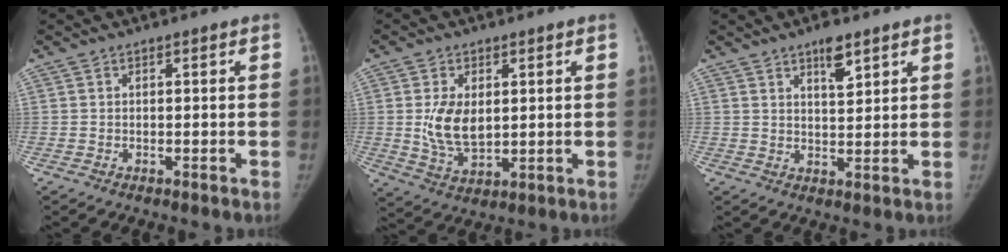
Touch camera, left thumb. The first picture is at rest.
{"total": 8.7, "force": [1.2, 5.2, 6.9], "torque": [-0.118, -0.015, 0.035]}
{"total": 5.0, "force": [3.3, 1.6, 3.5], "torque": [-0.045, -0.022, 0.054]}